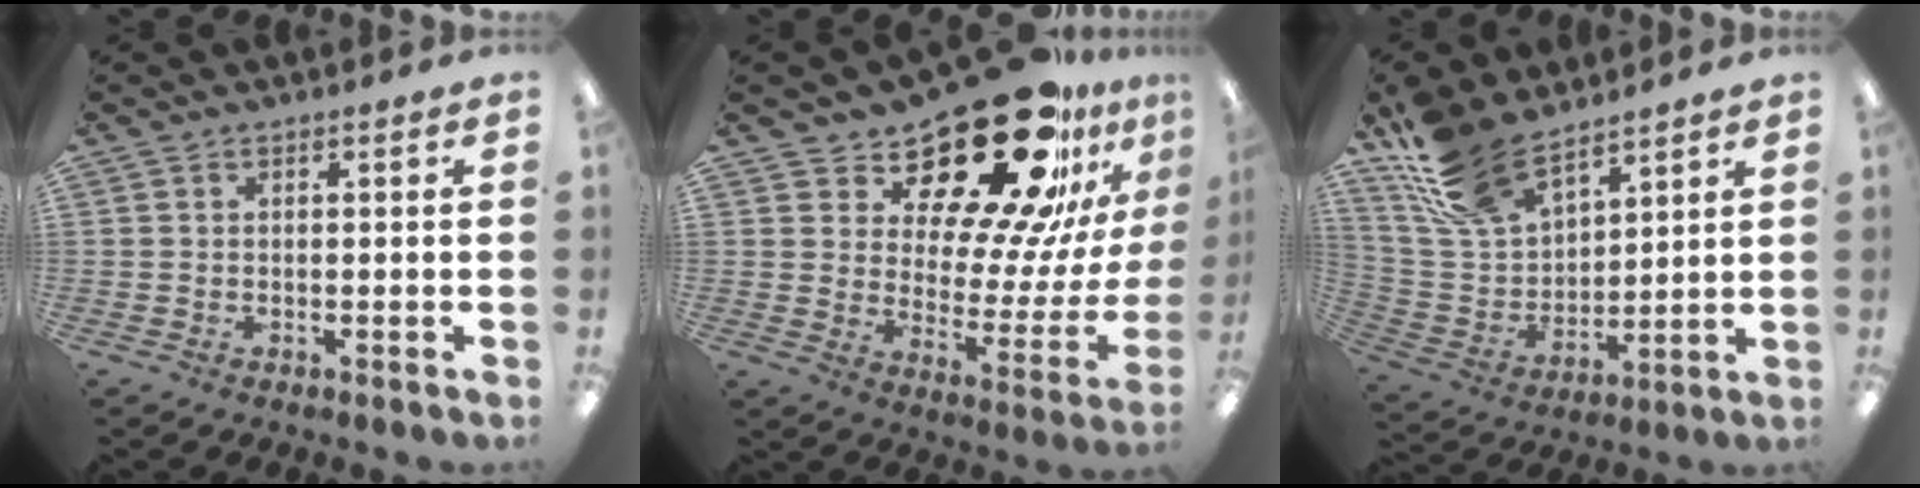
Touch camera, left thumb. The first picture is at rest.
{"total": 26.7, "force": [20.1, 9.5, 14.7], "torque": [-0.214, -0.147, 0.335]}
{"total": 15.8, "force": [12.7, 7.0, 6.3], "torque": [-0.156, -0.060, 0.242]}